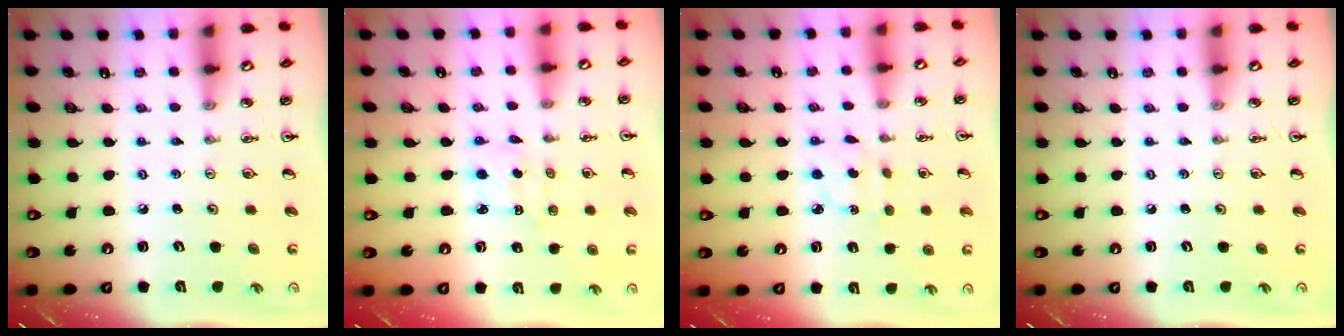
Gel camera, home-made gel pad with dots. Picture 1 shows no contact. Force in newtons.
{"total": 2.0, "press": 1.9, "slide": 0.6}
{"total": 3.2, "press": 3.2, "slide": 0.5}
{"total": 0.0}